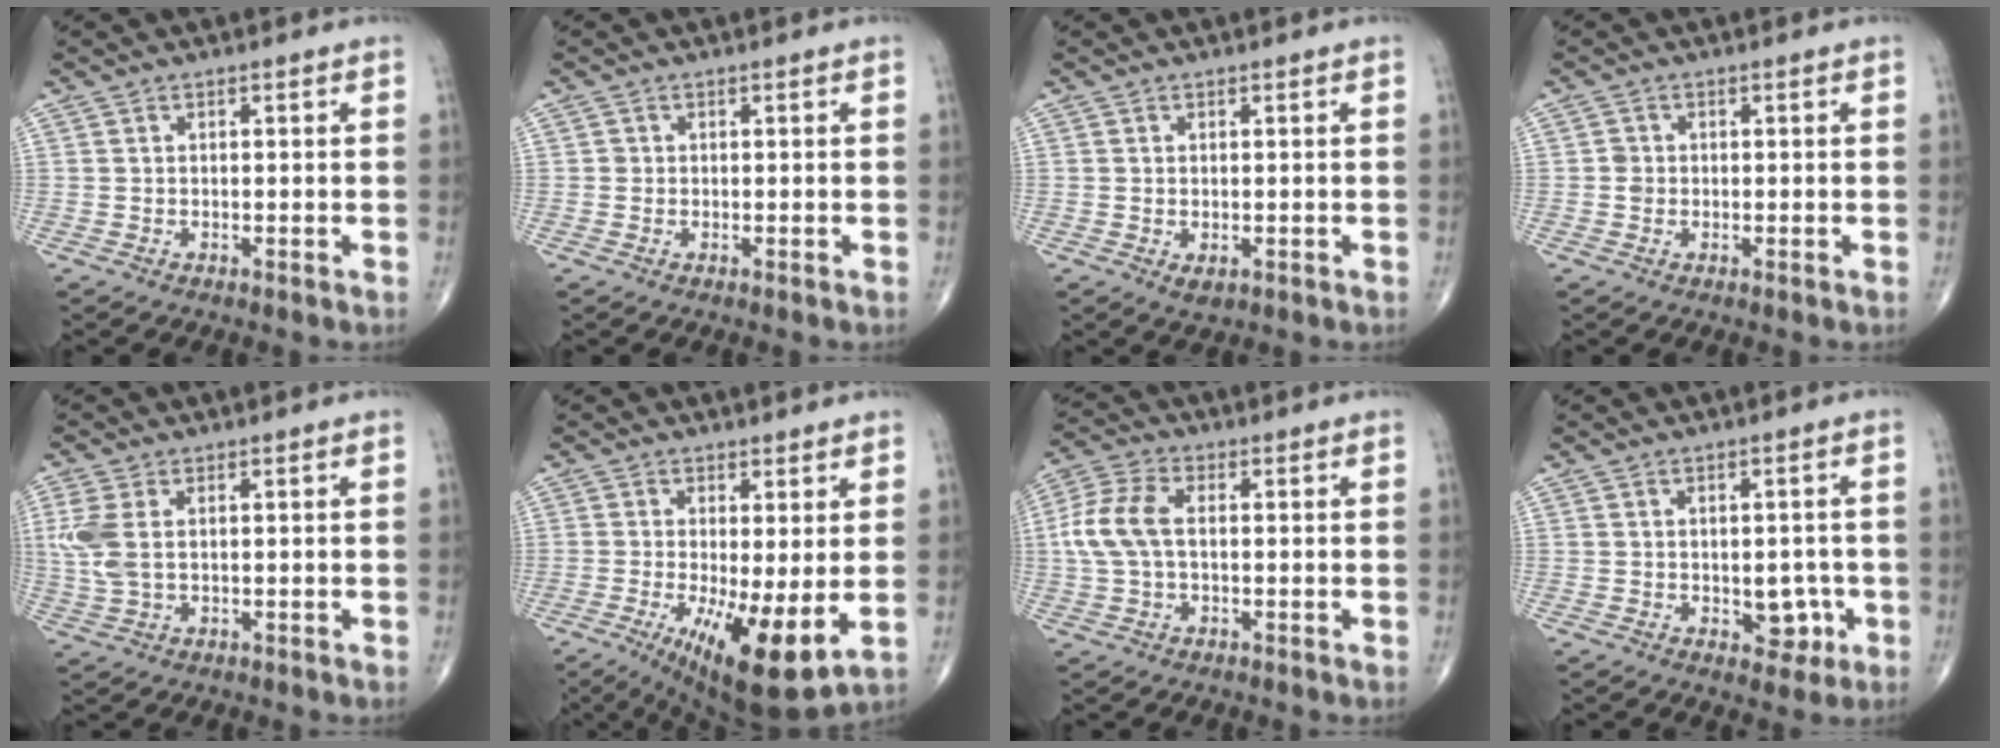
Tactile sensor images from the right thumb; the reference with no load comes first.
{"total": 0.6, "force": [0.0, 0.6, 0.1], "torque": [0.004, 0.003, -0.002]}
{"total": 1.9, "force": [-0.4, 1.2, 1.4], "torque": [-0.018, -0.004, -0.001]}
{"total": 1.4, "force": [-0.2, 1.4, 0.4], "torque": [0.001, 0.005, -0.005]}
{"total": 6.1, "force": [1.0, 3.5, 4.9], "torque": [-0.138, 0.007, 0.024]}
{"total": 12.7, "force": [-2.2, 3.7, 11.9], "torque": [-0.199, -0.026, -0.023]}
{"total": 8.6, "force": [0.4, 5.0, 7.0], "torque": [-0.168, 0.021, 0.005]}
{"total": 5.0, "force": [-1.3, 3.3, 3.6], "torque": [-0.012, 0.002, -0.011]}